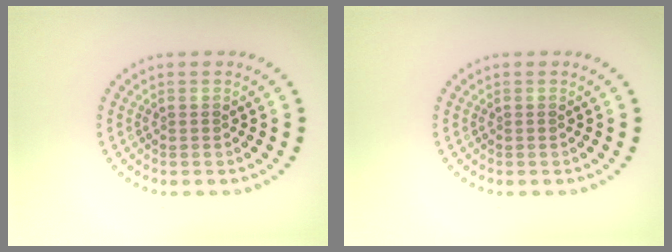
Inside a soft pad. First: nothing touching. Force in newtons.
{"total": 0.0}